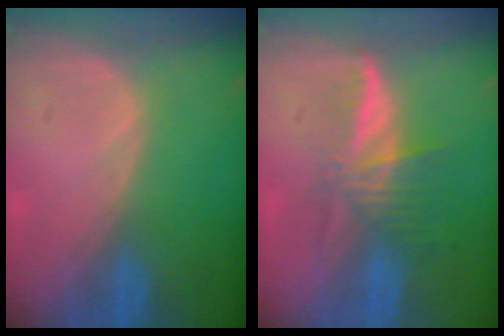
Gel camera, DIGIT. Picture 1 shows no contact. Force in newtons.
{"total": 5.9, "press": 5.4, "slide": 2.4}